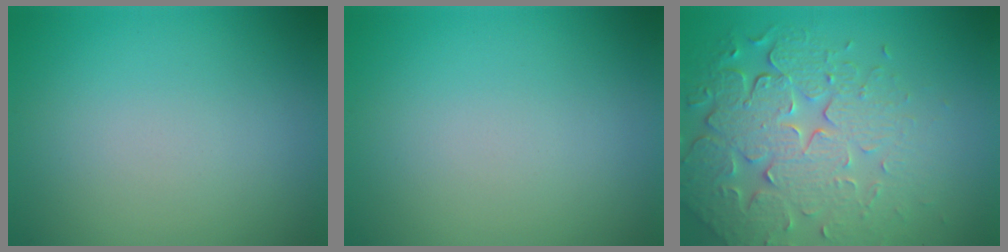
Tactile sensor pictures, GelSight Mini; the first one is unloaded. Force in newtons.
{"total": 0.0}
{"total": 7.9, "press": 5.6, "slide": 5.5}